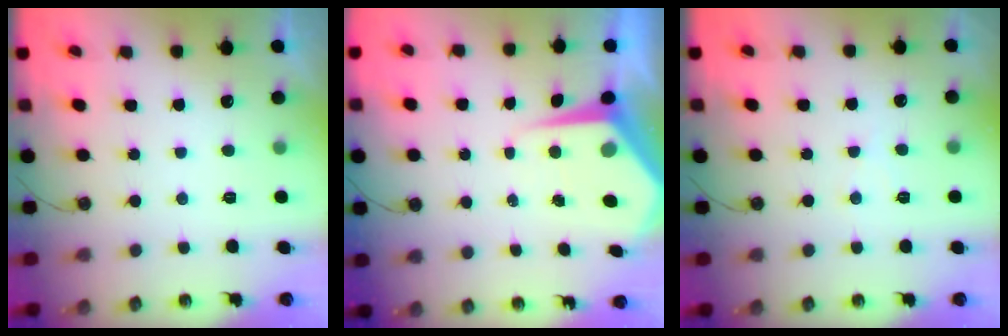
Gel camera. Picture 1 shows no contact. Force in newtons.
{"total": 7.2, "press": 7.2, "slide": 0.3}
{"total": 5.5, "press": 5.5, "slide": 0.9}